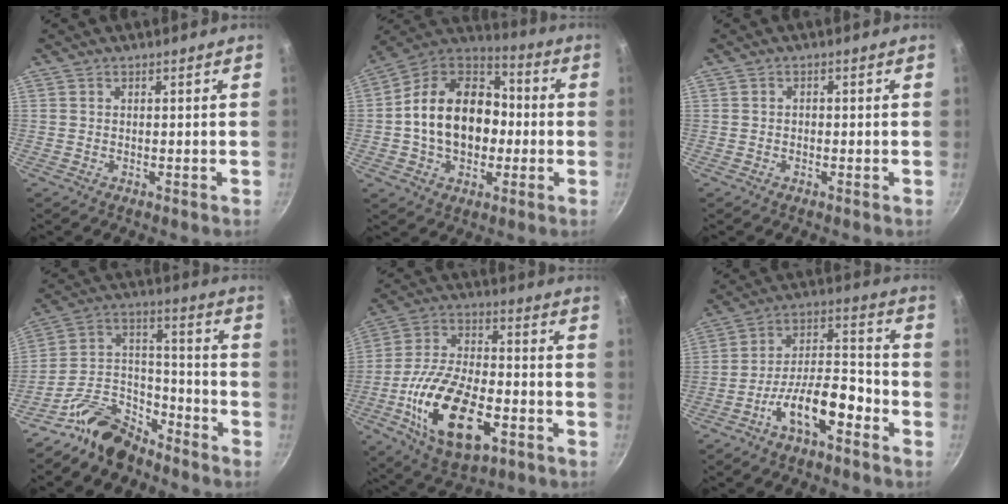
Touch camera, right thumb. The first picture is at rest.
{"total": 19.8, "force": [-0.9, 14.5, 13.5], "torque": [-0.199, 0.045, -0.025]}
{"total": 0.9, "force": [-0.4, 0.7, 0.5], "torque": [-0.008, 0.004, -0.006]}
{"total": 13.2, "force": [-10.4, 6.6, 4.9], "torque": [-0.063, 0.113, -0.197]}
{"total": 21.0, "force": [-7.2, 10.8, 16.6], "torque": [-0.299, 0.026, -0.124]}
{"total": 12.6, "force": [-6.9, 5.0, 9.3], "torque": [-0.135, 0.065, -0.124]}